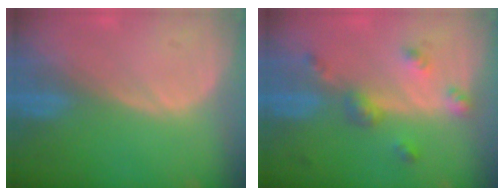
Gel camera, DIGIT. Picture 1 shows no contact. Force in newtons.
{"total": 4.9, "press": 4.4, "slide": 2.2}